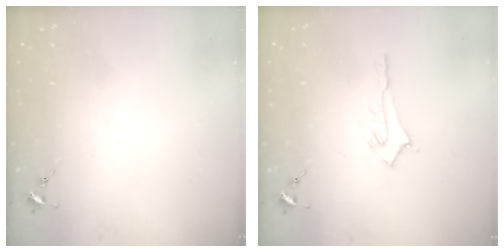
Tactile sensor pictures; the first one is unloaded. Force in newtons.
{"total": 2.8, "press": 2.8, "slide": 0.3}